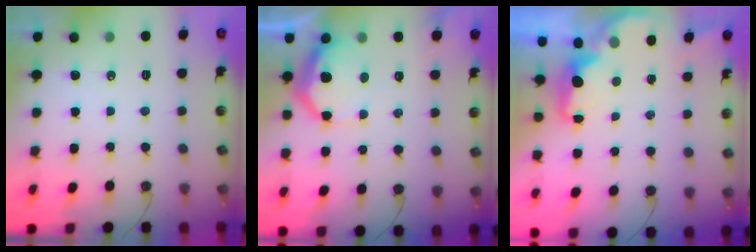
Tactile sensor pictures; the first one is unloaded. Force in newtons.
{"total": 11.8, "press": 11.7, "slide": 1.0}
{"total": 2.3, "press": 2.2, "slide": 0.8}